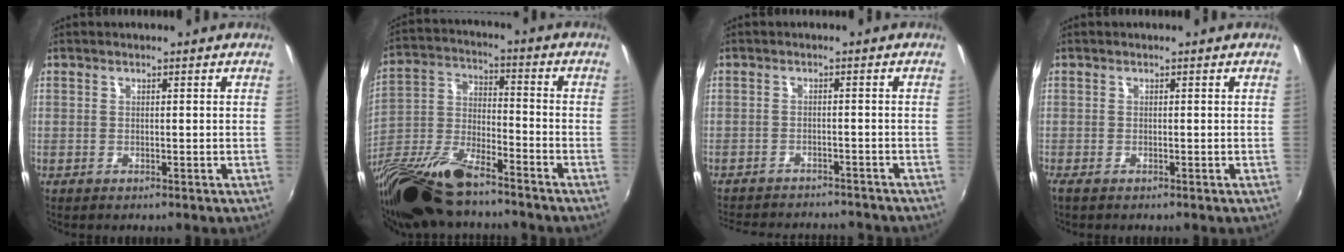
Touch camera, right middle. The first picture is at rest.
{"total": 19.9, "force": [-14.9, 6.1, 11.8], "torque": [-0.263, -0.042, -0.280]}
{"total": 13.1, "force": [-11.6, 3.6, 4.7], "torque": [-0.106, -0.009, -0.159]}
{"total": 0.8, "force": [-0.6, -0.1, 0.5], "torque": [-0.011, -0.002, -0.011]}